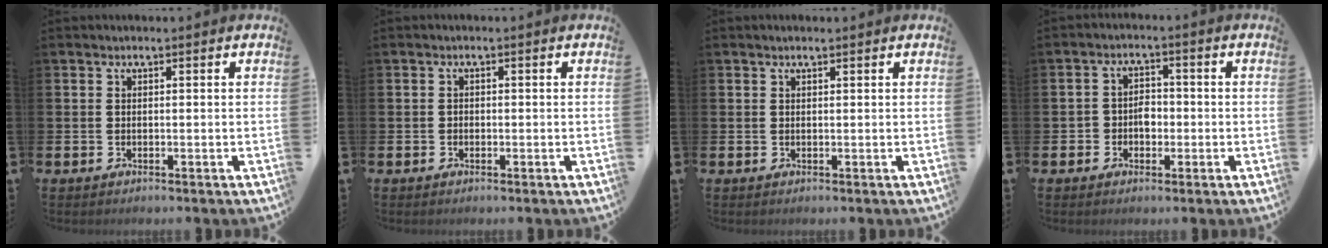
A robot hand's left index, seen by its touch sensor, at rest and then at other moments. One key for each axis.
{"total": 0.7, "fx": -0.3, "fy": 0.6, "fz": 0.2, "tx": -0.007, "ty": 0.005, "tz": -0.007}
{"total": 0.6, "fx": 0.5, "fy": 0.1, "fz": 0.3, "tx": -0.001, "ty": -0.001, "tz": 0.009}
{"total": 2.9, "fx": -0.9, "fy": 2.4, "fz": 1.4, "tx": -0.018, "ty": 0.003, "tz": -0.025}